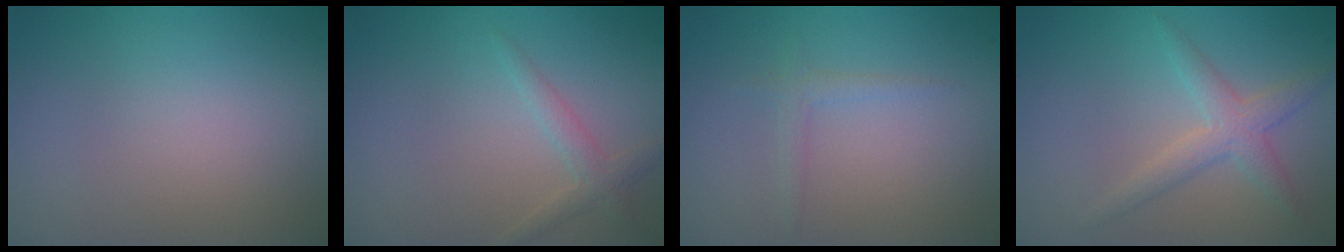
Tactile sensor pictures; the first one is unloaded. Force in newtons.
{"total": 1.6, "press": 1.6, "slide": 0.1}
{"total": 1.0, "press": 1.0, "slide": 0.1}
{"total": 1.7, "press": 1.7, "slide": 0.2}